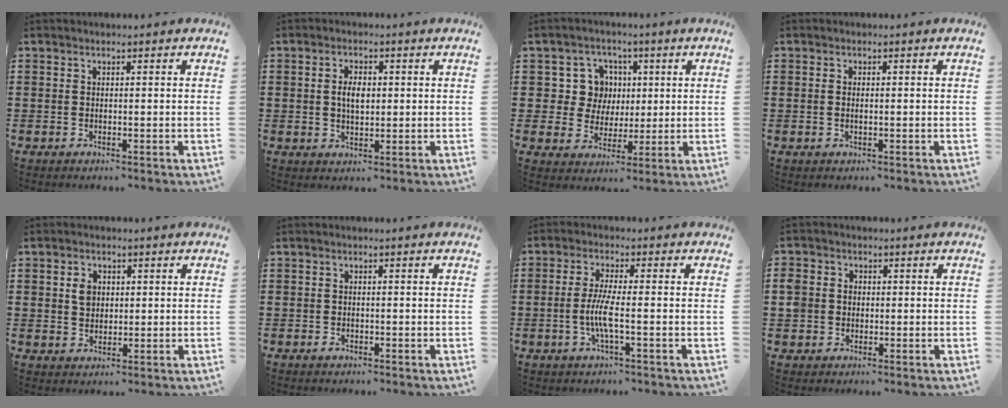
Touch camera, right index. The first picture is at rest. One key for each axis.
{"total": 3.4, "fx": 0.3, "fy": 1.8, "fz": 2.9, "tx": -0.050, "ty": 0.003, "tz": 0.002}
{"total": 7.8, "fx": 1.5, "fy": 7.2, "fz": 2.5, "tx": -0.068, "ty": 0.015, "tz": 0.027}
{"total": 0.6, "fx": -0.1, "fy": 0.2, "fz": 0.5, "tx": -0.011, "ty": 0.000, "tz": -0.001}
{"total": 2.8, "fx": 0.7, "fy": 2.1, "fz": 1.8, "tx": -0.041, "ty": 0.010, "tz": 0.011}
{"total": 0.6, "fx": -0.5, "fy": 0.2, "fz": 0.2, "tx": -0.005, "ty": -0.002, "tz": -0.009}
{"total": 5.1, "fx": -1.3, "fy": 0.3, "fz": 4.9, "tx": -0.115, "ty": -0.015, "tz": -0.034}
{"total": 2.9, "fx": -0.3, "fy": 2.7, "fz": 0.9, "tx": -0.034, "ty": 0.008, "tz": -0.011}